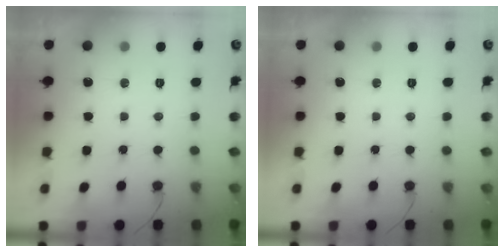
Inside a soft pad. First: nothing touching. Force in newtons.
{"total": 0.0}